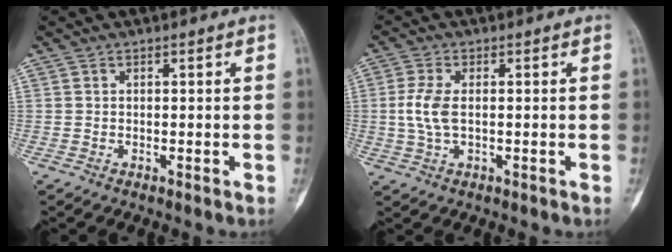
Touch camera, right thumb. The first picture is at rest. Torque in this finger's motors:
{"motor_torque": [1.23, 0.46, 0.54, -0.41, 0.10]}